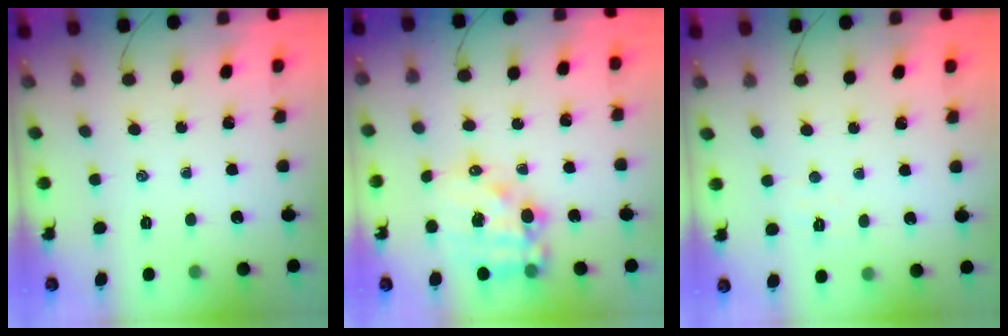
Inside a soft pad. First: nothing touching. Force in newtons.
{"total": 13.8, "press": 13.4, "slide": 3.3}
{"total": 3.2, "press": 3.1, "slide": 0.8}